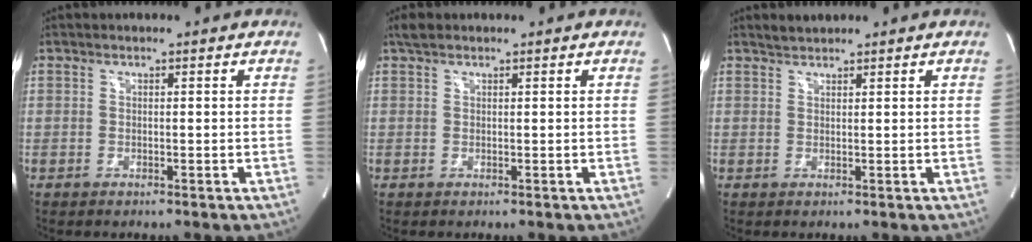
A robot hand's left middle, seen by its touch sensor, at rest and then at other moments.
{"total": 1.5, "force": [1.1, 0.7, 0.7], "torque": [-0.014, 0.014, 0.021]}
{"total": 1.5, "force": [1.4, 0.3, 0.2], "torque": [-0.011, 0.009, 0.030]}